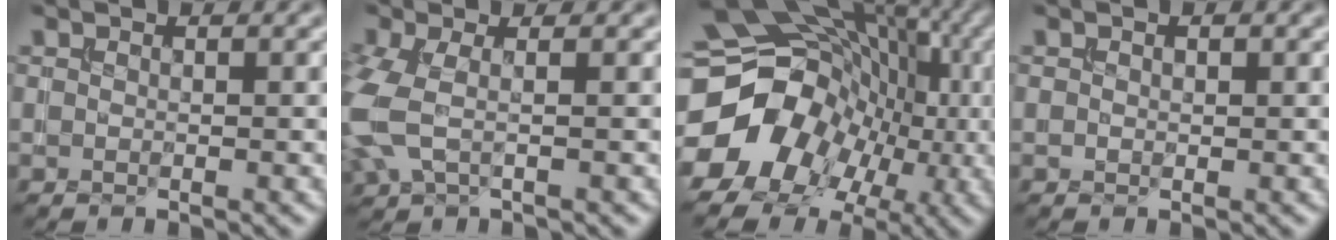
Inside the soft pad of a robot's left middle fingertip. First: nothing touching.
{"total": 4.1, "force": [-0.2, 2.2, 3.5], "torque": [-0.108, -0.005, -0.010]}
{"total": 18.3, "force": [-3.6, 15.3, 9.3], "torque": [-0.171, -0.015, -0.071]}
{"total": 0.7, "force": [0.2, 0.4, 0.4], "torque": [-0.008, 0.000, 0.002]}